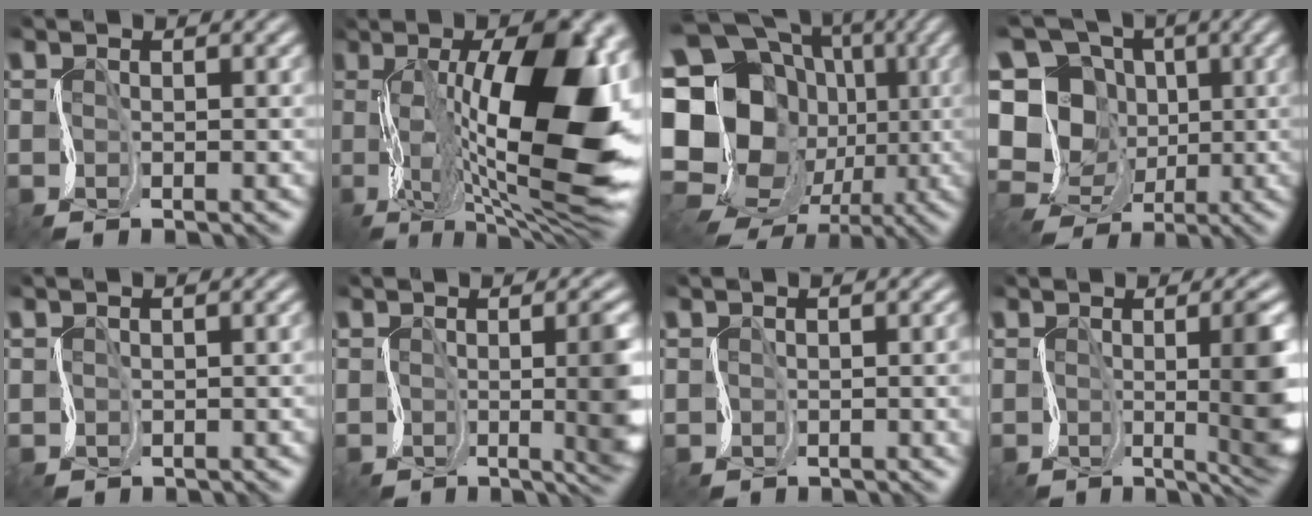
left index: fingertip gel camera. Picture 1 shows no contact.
{"total": 14.3, "force": [2.2, 5.7, 13.0], "torque": [-0.218, 0.005, 0.041]}
{"total": 21.6, "force": [-1.2, 19.3, 9.6], "torque": [-0.207, 0.017, -0.051]}
{"total": 11.3, "force": [1.7, 10.5, 3.6], "torque": [-0.135, 0.043, 0.010]}
{"total": 0.9, "force": [-0.1, 0.2, -0.8], "torque": [0.009, 0.012, 0.010]}
{"total": 5.1, "force": [0.6, 1.7, 4.8], "torque": [-0.041, -0.005, 0.017]}
{"total": 0.9, "force": [0.1, 0.6, 0.7], "torque": [-0.004, 0.004, 0.008]}
{"total": 6.5, "force": [0.8, 1.6, 6.2], "torque": [-0.071, -0.008, 0.022]}